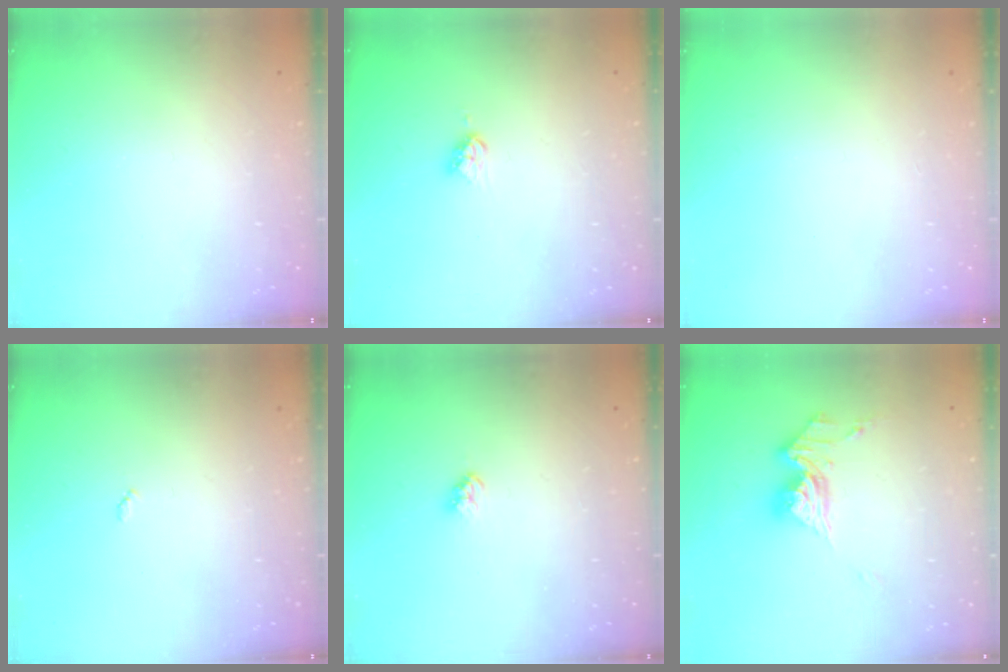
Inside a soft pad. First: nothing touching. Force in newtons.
{"total": 4.4, "press": 4.3, "slide": 0.6}
{"total": 0.0}
{"total": 3.1, "press": 3.1, "slide": 0.4}
{"total": 3.0, "press": 3.0, "slide": 0.3}
{"total": 12.3, "press": 12.3, "slide": 1.4}